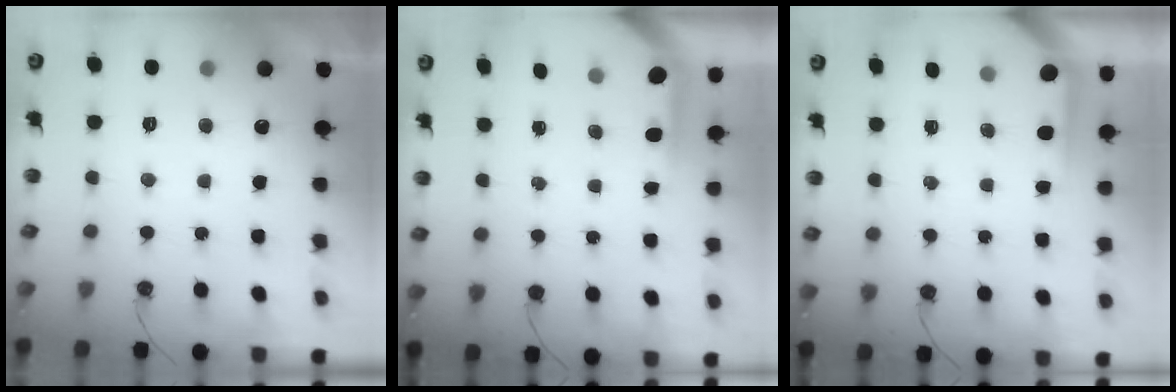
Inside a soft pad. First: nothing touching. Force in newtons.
{"total": 3.6, "press": 3.6, "slide": 0.4}
{"total": 3.5, "press": 3.5, "slide": 0.3}